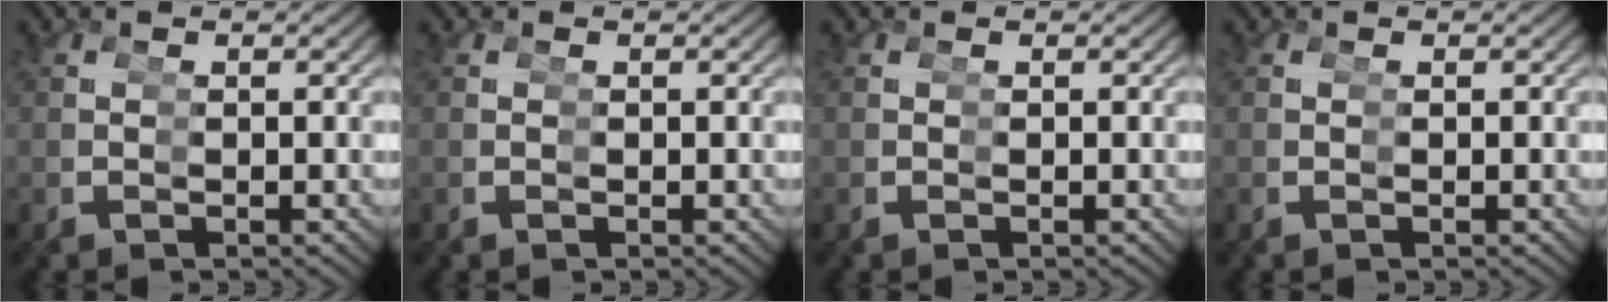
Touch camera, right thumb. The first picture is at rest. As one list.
[{"total": 0.0}, {"total": 0.0}, {"total": 0.0}]